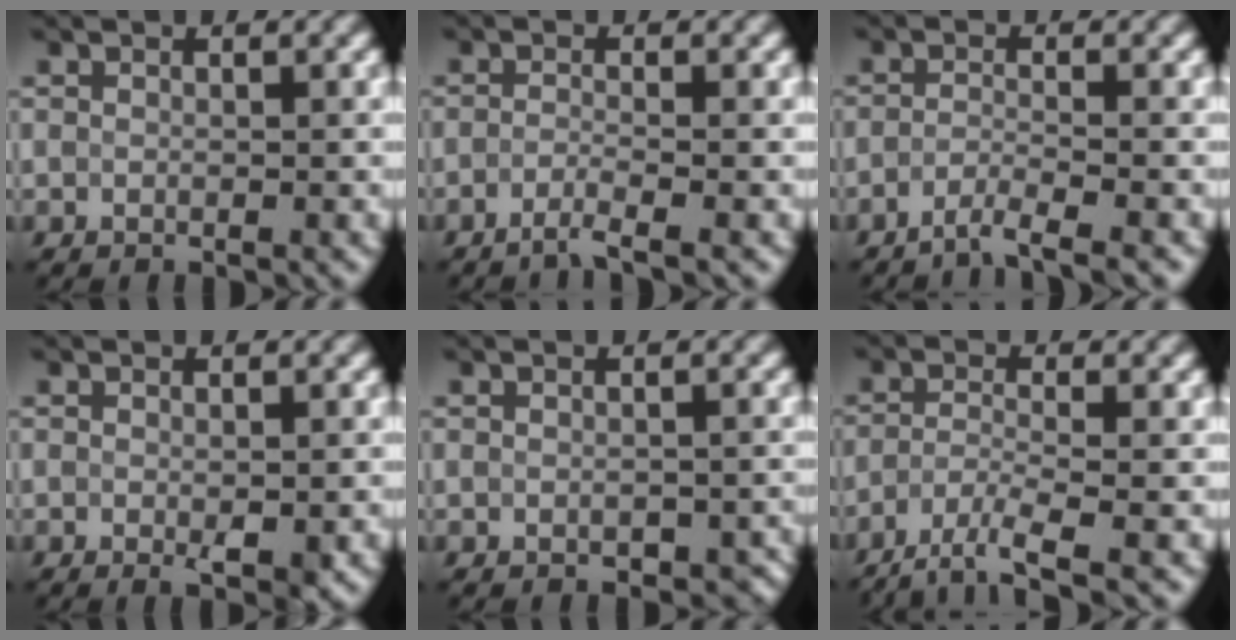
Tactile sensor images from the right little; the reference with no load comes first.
{"total": 2.0, "force": [-1.9, -0.2, 0.5], "torque": [-0.005, -0.001, -0.047]}
{"total": 2.7, "force": [-2.6, -0.1, 0.6], "torque": [-0.008, 0.000, -0.058]}
{"total": 1.8, "force": [-1.0, 0.2, 1.4], "torque": [-0.032, -0.005, -0.012]}
{"total": 3.4, "force": [-1.8, 2.1, 1.9], "torque": [-0.013, -0.008, -0.010]}
{"total": 3.5, "force": [-3.1, 0.2, 1.6], "torque": [-0.032, -0.008, -0.064]}